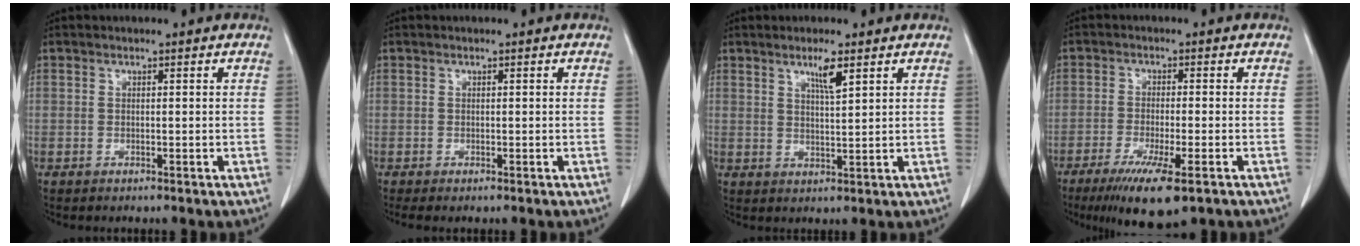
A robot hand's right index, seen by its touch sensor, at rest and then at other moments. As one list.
[{"total": 0.9, "force": [-0.4, 0.1, 0.8], "torque": [-0.016, -0.004, -0.005]}, {"total": 3.6, "force": [2.2, 0.0, 2.9], "torque": [-0.055, -0.006, 0.039]}, {"total": 9.6, "force": [-5.9, 1.1, 7.5], "torque": [-0.128, -0.028, -0.091]}]